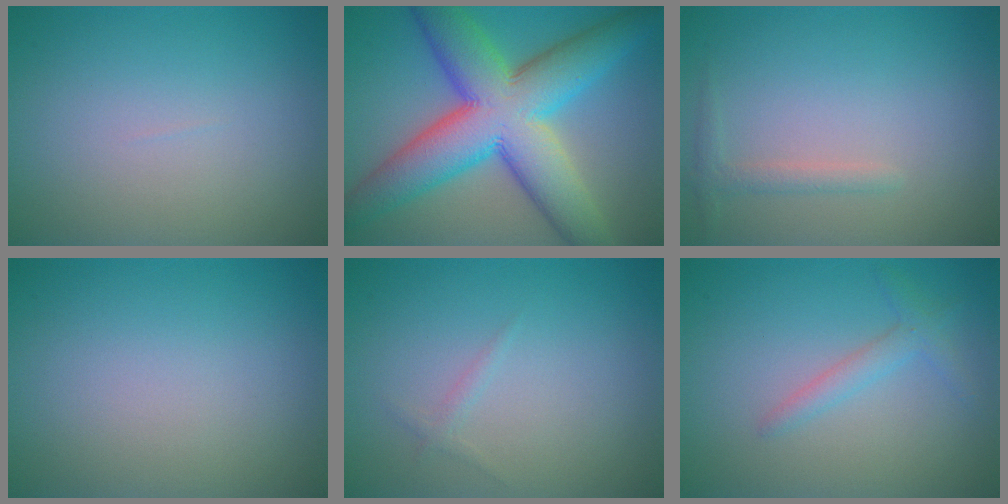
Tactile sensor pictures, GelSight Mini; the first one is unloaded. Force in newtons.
{"total": 12.7, "press": 12.7, "slide": 0.1}
{"total": 1.3, "press": 1.3, "slide": 0.1}
{"total": 0.0}
{"total": 0.6, "press": 0.6, "slide": 0.1}
{"total": 1.7, "press": 1.7, "slide": 0.1}